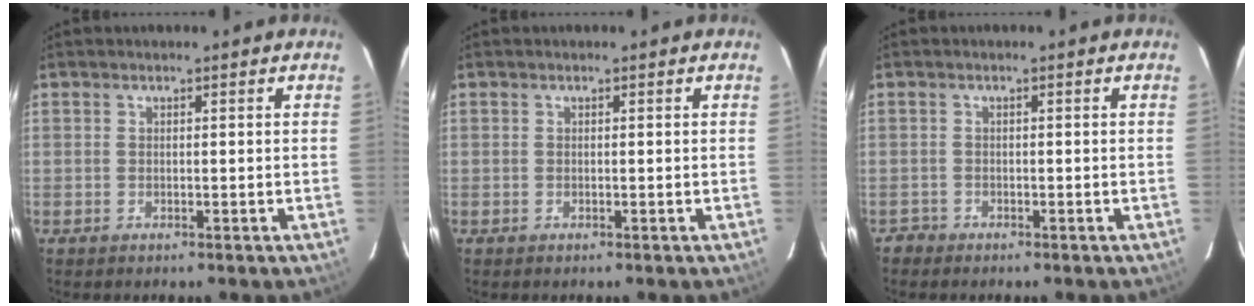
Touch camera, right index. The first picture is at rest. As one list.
[{"total": 0.0}, {"total": 1.4, "force": [-1.2, 0.8, -0.2], "torque": [-0.001, 0.005, -0.023]}]